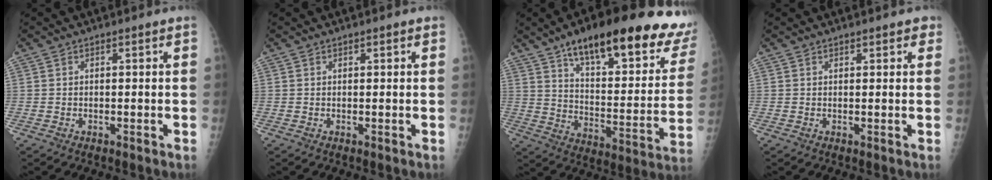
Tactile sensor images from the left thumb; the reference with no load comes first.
{"total": 0.5, "force": [0.3, 0.2, 0.4], "torque": [-0.005, -0.001, 0.004]}
{"total": 29.0, "force": [19.9, 8.4, 19.4], "torque": [-0.237, -0.062, 0.279]}
{"total": 1.9, "force": [1.3, 0.9, 1.0], "torque": [0.003, -0.002, 0.012]}